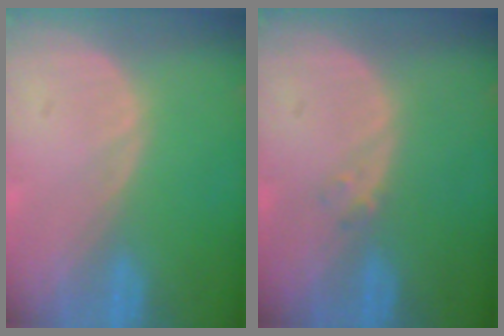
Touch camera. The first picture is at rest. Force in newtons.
{"total": 1.0, "press": 1.0, "slide": 0.2}